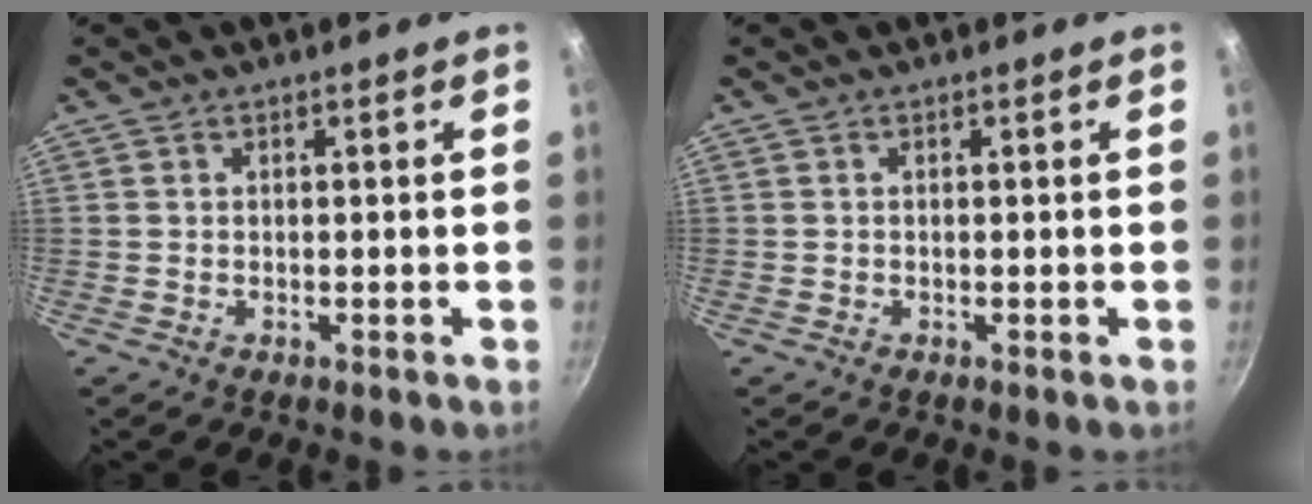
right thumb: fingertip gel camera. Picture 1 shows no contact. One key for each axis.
{"total": 0.0}